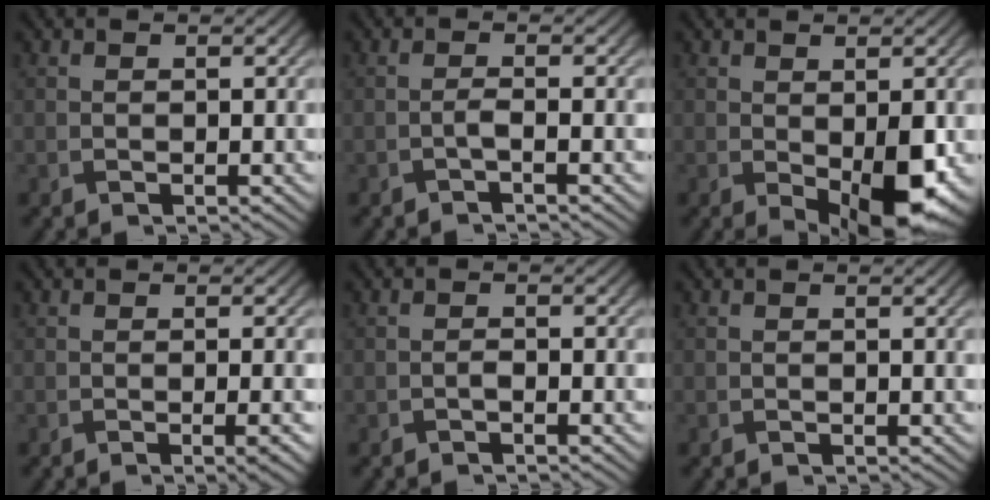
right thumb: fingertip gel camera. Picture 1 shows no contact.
{"total": 1.3, "force": [-0.7, 0.1, 1.1], "torque": [-0.021, 0.007, -0.017]}
{"total": 7.8, "force": [-2.0, 3.6, 6.6], "torque": [-0.105, -0.031, -0.007]}
{"total": 2.8, "force": [-0.3, 0.6, 2.7], "torque": [-0.036, 0.004, -0.009]}
{"total": 0.7, "force": [-0.5, 0.1, 0.5], "torque": [-0.008, 0.002, -0.008]}
{"total": 0.9, "force": [0.2, 0.1, 0.9], "torque": [-0.013, 0.001, 0.002]}